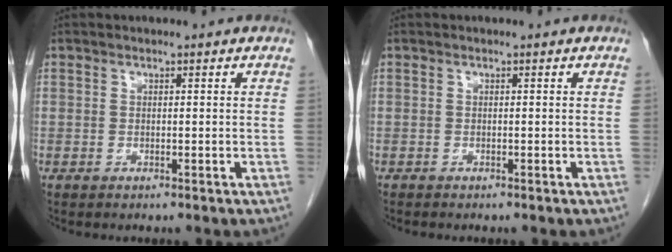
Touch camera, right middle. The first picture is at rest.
{"total": 0.5, "force": [-0.5, 0.2, 0.1], "torque": [-0.009, -0.001, -0.009]}